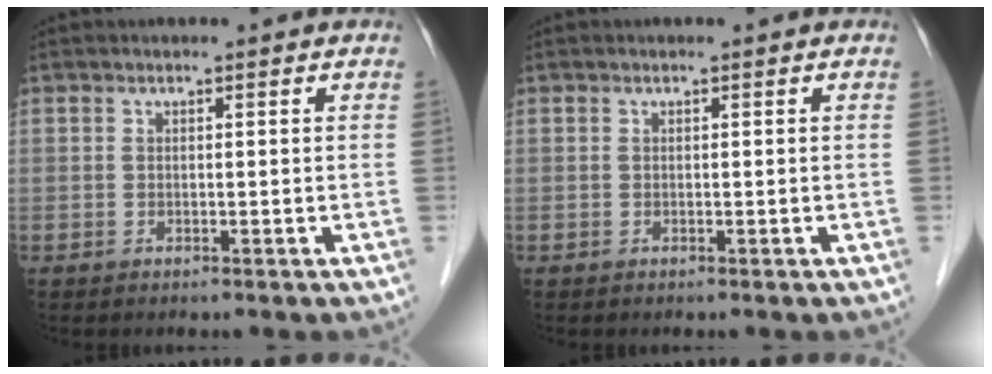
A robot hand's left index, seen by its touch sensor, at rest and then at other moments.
{"total": 0.0}